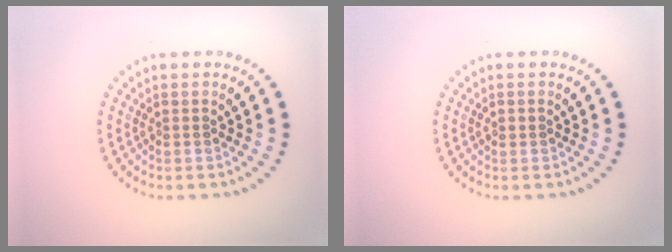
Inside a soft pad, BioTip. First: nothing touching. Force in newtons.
{"total": 0.8, "press": 0.8, "slide": 0.1}